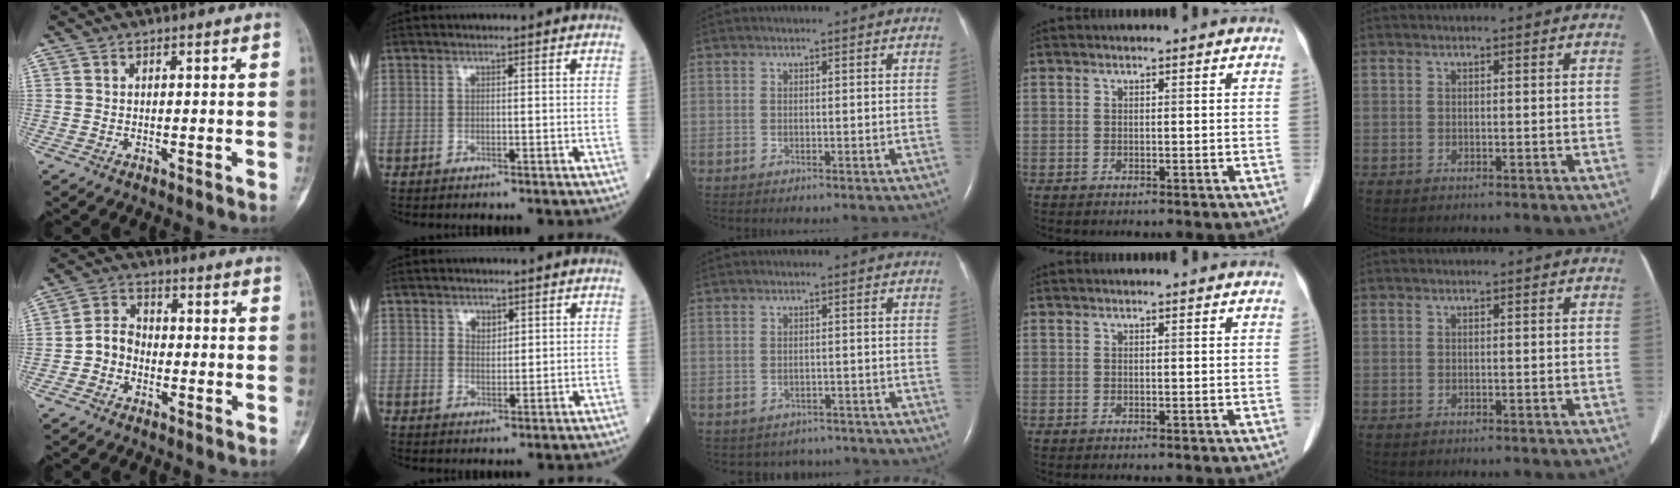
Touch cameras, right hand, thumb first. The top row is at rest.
{"thumb": {"total": 5.0, "force": [-1.8, 4.0, 2.4], "torque": [-0.027, 0.022, -0.044]}, "index": {"total": 2.1, "force": [1.1, 1.4, 1.1], "torque": [-0.017, 0.000, 0.021]}, "middle": {"total": 4.7, "force": [-4.1, 2.3, -0.2], "torque": [0.004, 0.013, -0.048]}}